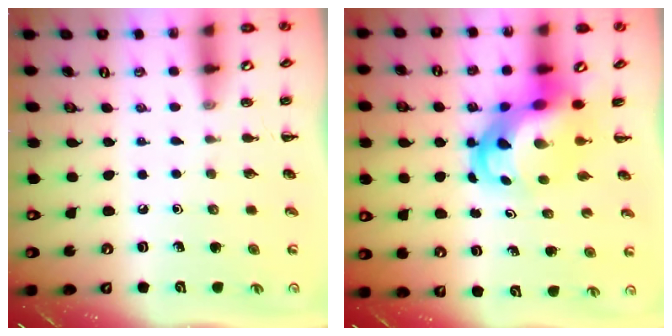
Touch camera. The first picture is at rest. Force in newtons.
{"total": 7.2, "press": 6.9, "slide": 2.1}